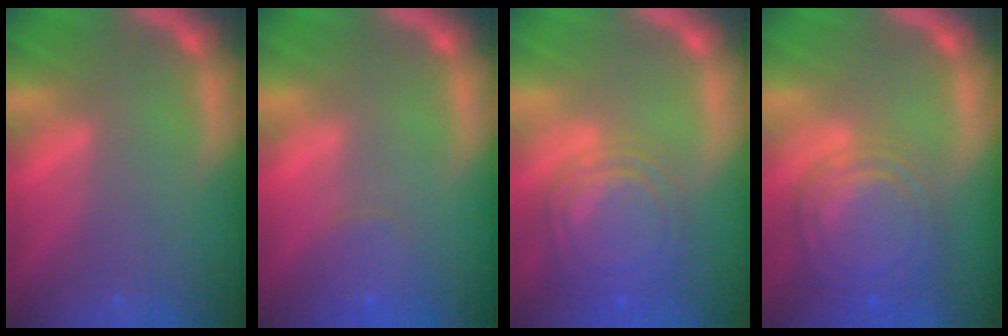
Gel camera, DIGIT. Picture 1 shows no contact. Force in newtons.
{"total": 2.4}
{"total": 8.5}
{"total": 9.1}